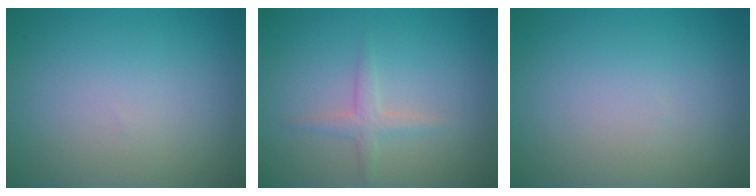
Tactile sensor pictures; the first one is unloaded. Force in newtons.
{"total": 1.6, "press": 1.6, "slide": 0.1}
{"total": 0.0}